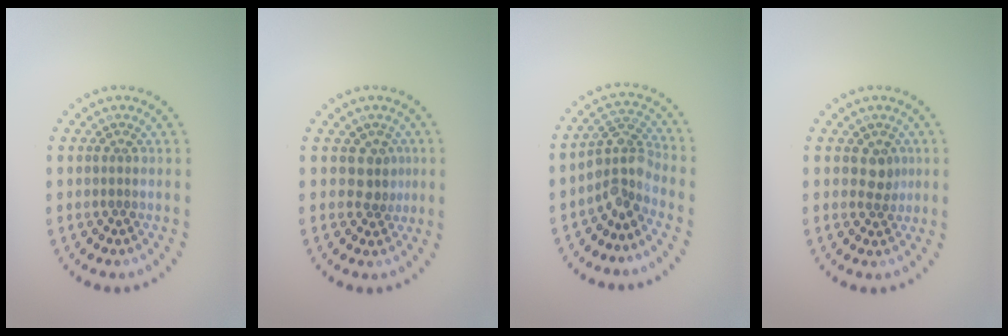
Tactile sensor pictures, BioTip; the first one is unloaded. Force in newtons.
{"total": 2.1, "press": 1.7, "slide": 1.3}
{"total": 3.4, "press": 2.4, "slide": 2.3}
{"total": 1.6, "press": 1.4, "slide": 0.7}